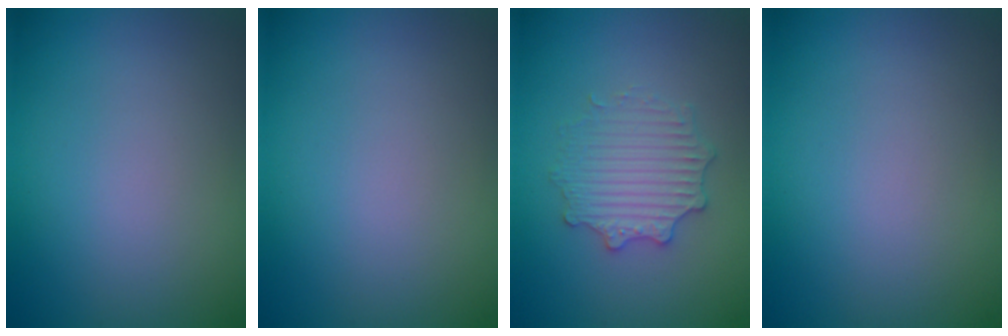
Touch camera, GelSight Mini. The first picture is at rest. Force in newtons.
{"total": 0.0}
{"total": 3.0, "press": 2.9, "slide": 0.4}
{"total": 0.0}